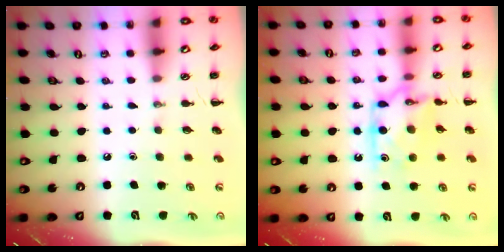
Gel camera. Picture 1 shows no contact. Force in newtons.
{"total": 10.2, "press": 10.1, "slide": 0.5}